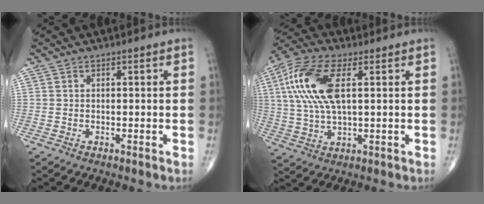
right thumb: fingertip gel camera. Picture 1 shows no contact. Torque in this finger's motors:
{"motor_torque": [1.48, 3.00, 1.23, 0.01, 0.63]}